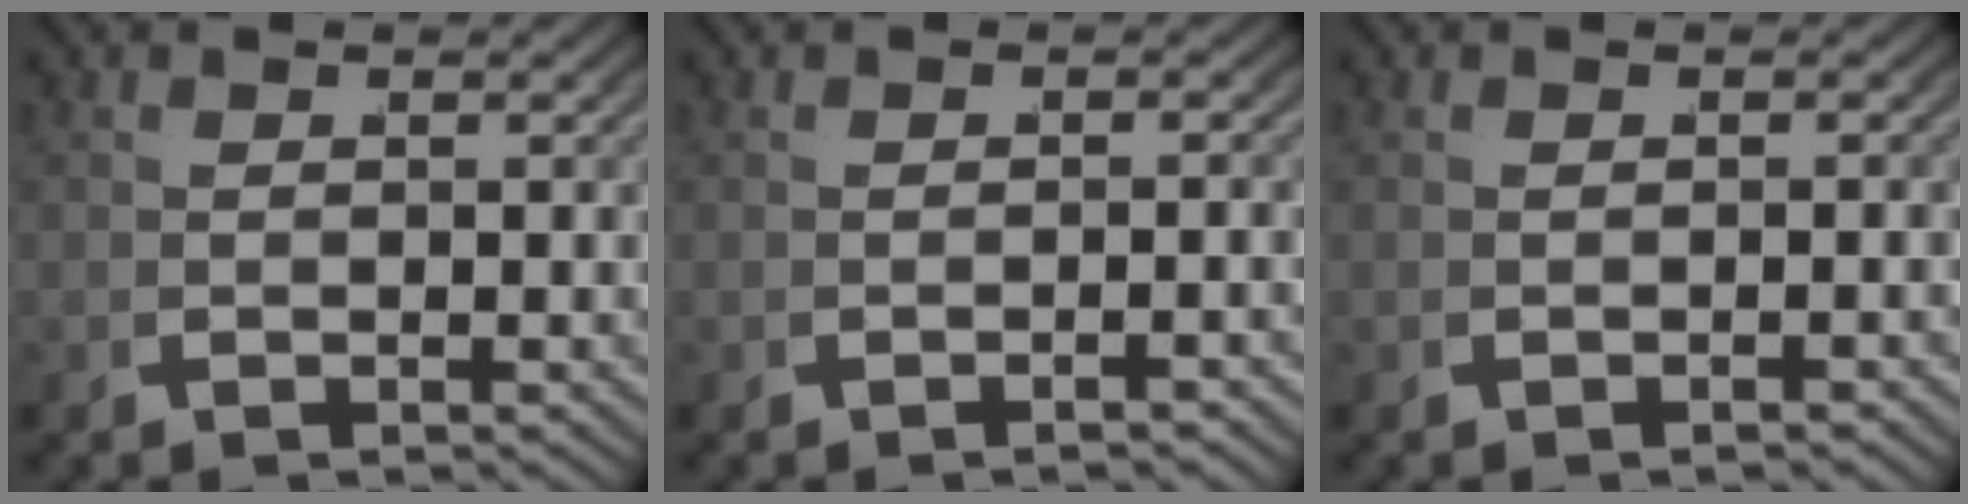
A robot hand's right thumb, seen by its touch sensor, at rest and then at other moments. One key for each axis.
{"total": 0.9, "fx": -0.9, "fy": -0.1, "fz": 0.4, "tx": -0.008, "ty": 0.006, "tz": -0.015}
{"total": 0.6, "fx": -0.6, "fy": 0.0, "fz": 0.2, "tx": -0.005, "ty": 0.004, "tz": -0.009}